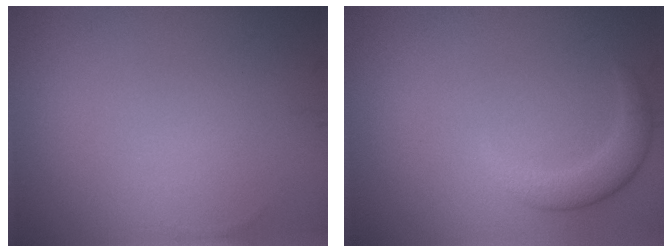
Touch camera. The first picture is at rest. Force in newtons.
{"total": 2.3, "press": 2.3, "slide": 0.3}